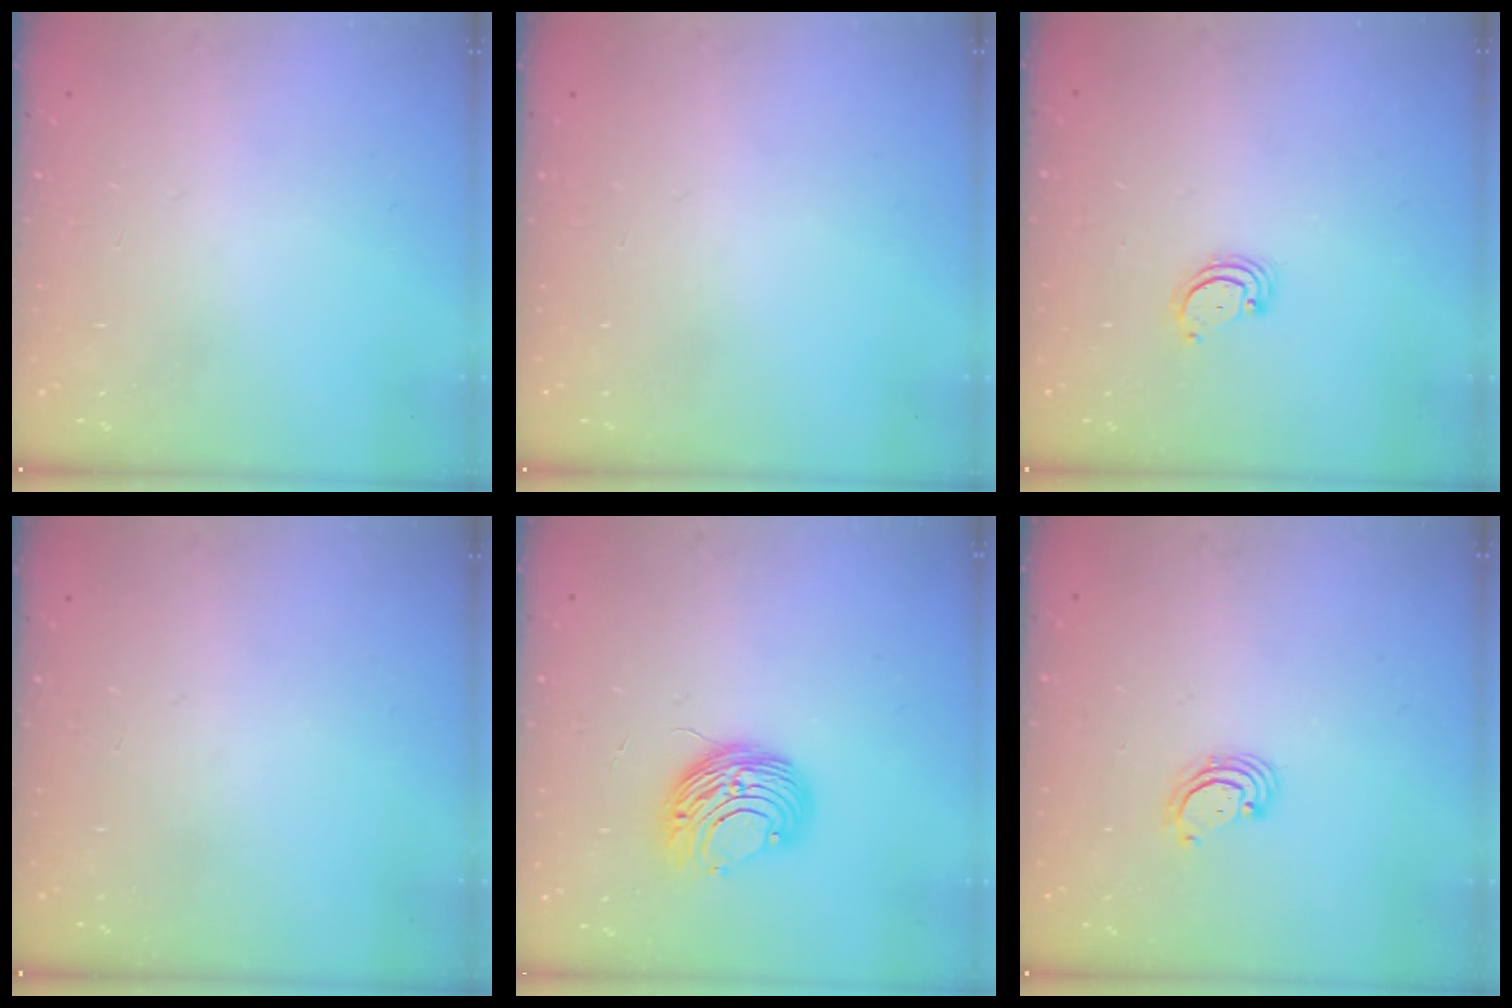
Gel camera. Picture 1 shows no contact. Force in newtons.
{"total": 0.0}
{"total": 2.5, "press": 2.5, "slide": 0.3}
{"total": 0.0}
{"total": 10.0, "press": 10.0, "slide": 0.7}
{"total": 2.8, "press": 2.8, "slide": 0.3}